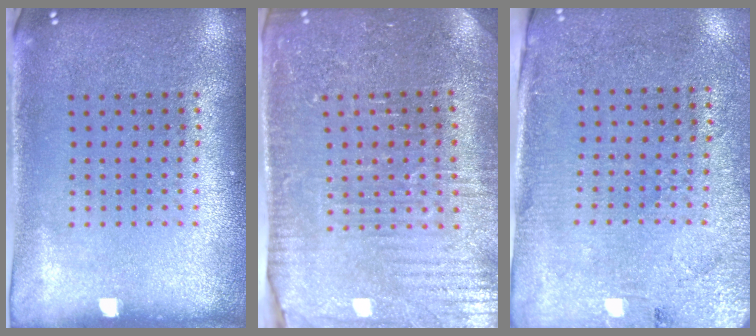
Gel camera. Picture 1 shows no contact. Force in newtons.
{"total": 3.4, "press": 3.4, "slide": 0.2}
{"total": 2.7, "press": 2.4, "slide": 1.3}